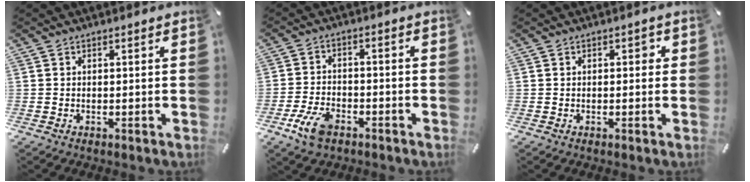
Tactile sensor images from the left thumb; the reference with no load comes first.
{"total": 7.9, "force": [-4.5, 4.3, 4.8], "torque": [-0.110, 0.014, -0.085]}
{"total": 1.4, "force": [0.2, 1.0, 1.0], "torque": [-0.012, 0.006, -0.001]}